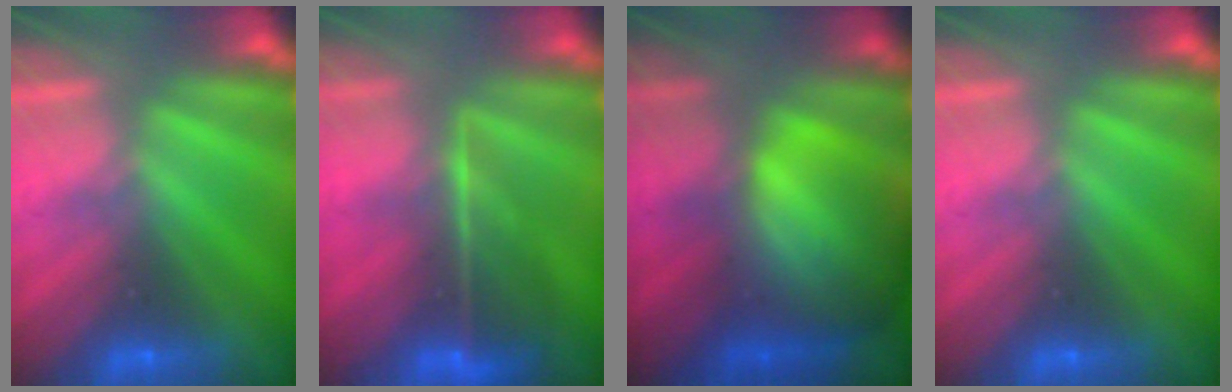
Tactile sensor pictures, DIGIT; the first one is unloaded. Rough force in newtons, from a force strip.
{"total": 7.3}
{"total": 6.4}
{"total": 0.0}